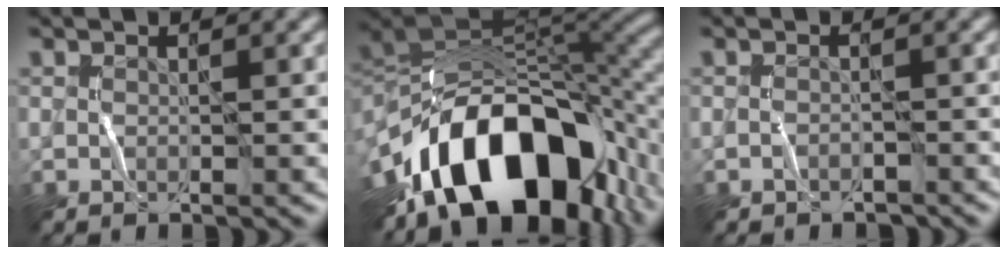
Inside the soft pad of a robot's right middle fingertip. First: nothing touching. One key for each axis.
{"total": 15.4, "fx": -7.6, "fy": 8.8, "fz": 10.1, "tx": -0.152, "ty": 0.018, "tz": -0.126}
{"total": 0.9, "fx": -0.9, "fy": 0.2, "fz": -0.2, "tx": 0.005, "ty": 0.006, "tz": -0.016}